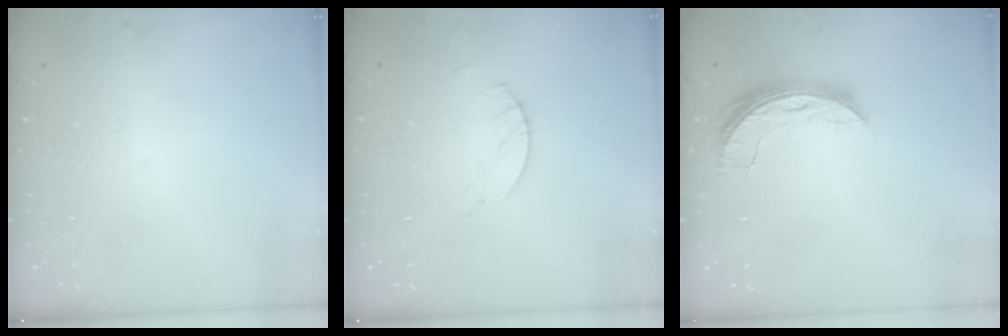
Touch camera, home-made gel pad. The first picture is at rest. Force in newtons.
{"total": 2.0, "press": 2.0, "slide": 0.2}
{"total": 6.7, "press": 6.7, "slide": 0.4}